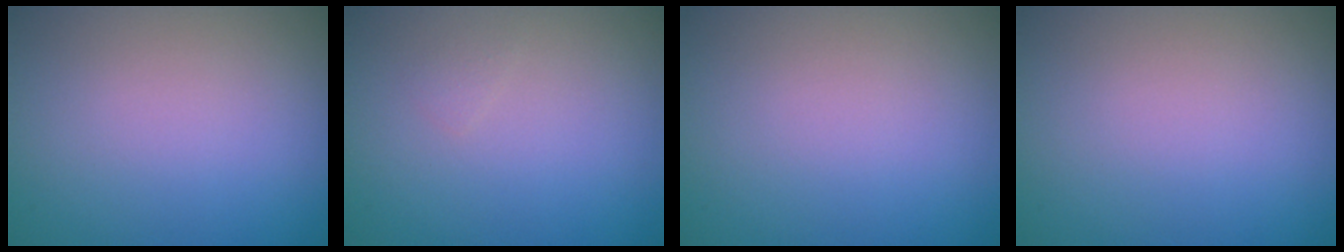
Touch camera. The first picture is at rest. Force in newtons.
{"total": 0.6, "press": 0.6, "slide": 0.0}
{"total": 0.0}
{"total": 0.0}